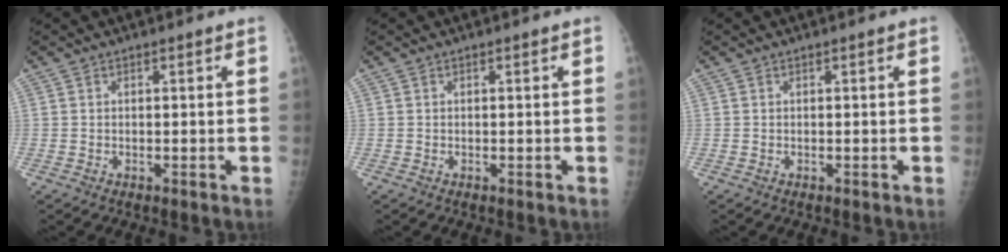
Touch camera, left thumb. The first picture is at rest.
{"total": 0.0}
{"total": 0.0}